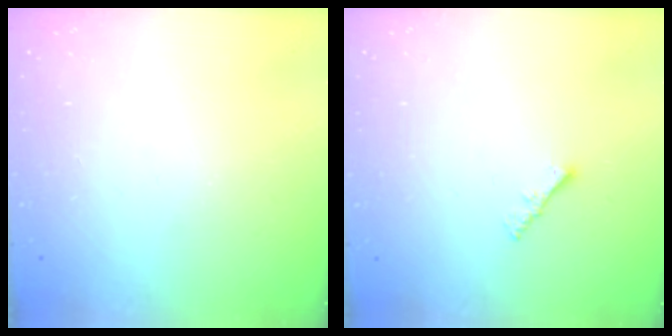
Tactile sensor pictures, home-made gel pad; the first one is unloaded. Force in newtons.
{"total": 1.3, "press": 1.3, "slide": 0.4}